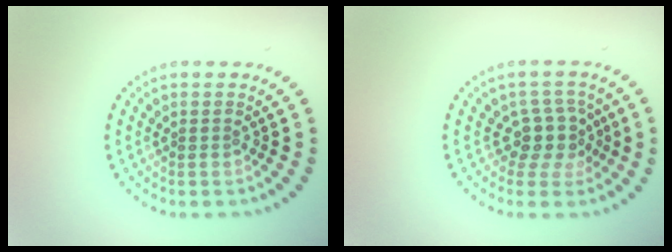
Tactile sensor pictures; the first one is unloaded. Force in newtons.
{"total": 2.9, "press": 2.1, "slide": 2.0}